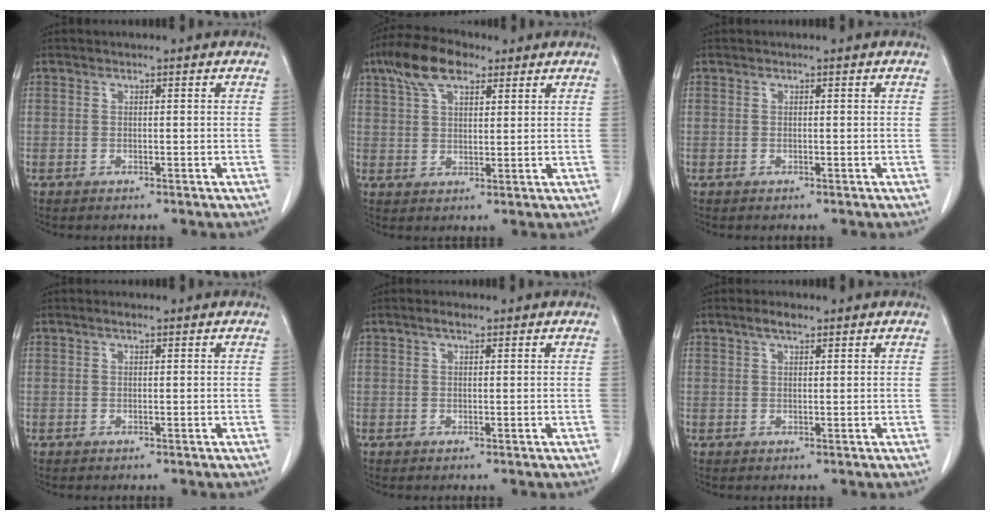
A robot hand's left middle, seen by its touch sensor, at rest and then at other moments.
{"total": 8.2, "force": [5.1, 3.6, 5.4], "torque": [-0.107, 0.026, 0.095]}
{"total": 0.0}
{"total": 0.8, "force": [0.6, 0.2, 0.5], "torque": [-0.012, 0.002, 0.010]}
{"total": 1.6, "force": [1.1, 0.5, 1.0], "torque": [-0.021, 0.006, 0.019]}
{"total": 2.2, "force": [1.6, 0.6, 1.4], "torque": [-0.030, 0.005, 0.029]}